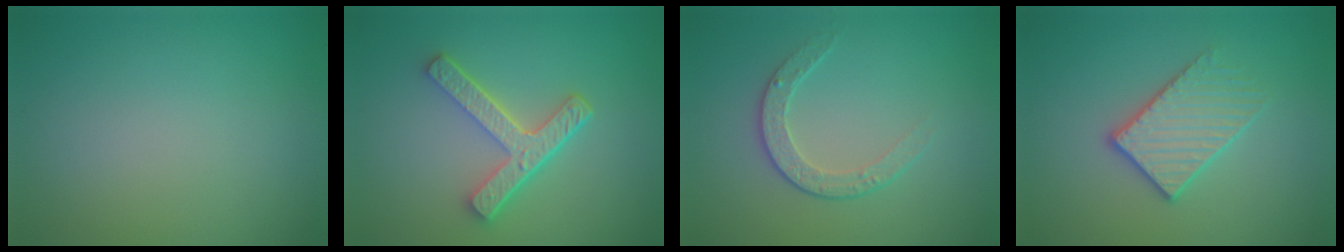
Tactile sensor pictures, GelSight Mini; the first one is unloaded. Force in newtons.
{"total": 5.0, "press": 3.7, "slide": 3.3}
{"total": 2.2, "press": 1.6, "slide": 1.5}
{"total": 3.1, "press": 2.8, "slide": 1.4}